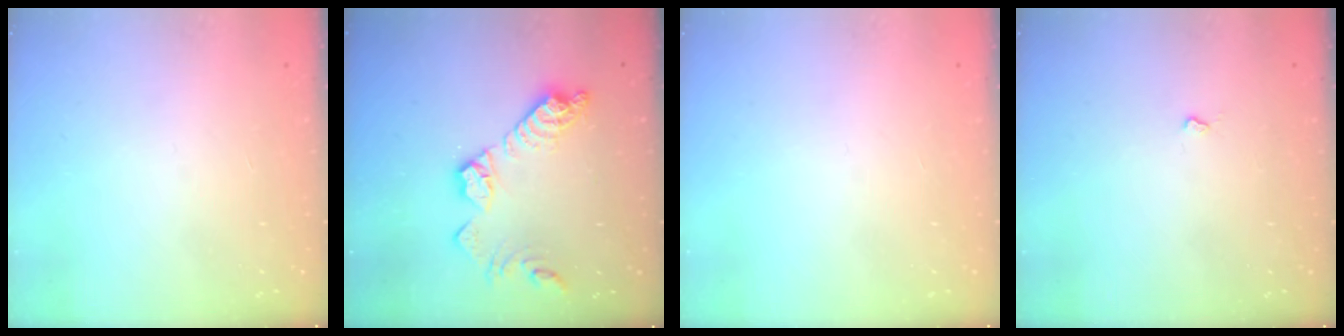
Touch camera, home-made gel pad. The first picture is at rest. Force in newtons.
{"total": 13.8, "press": 13.8, "slide": 0.7}
{"total": 0.0}
{"total": 1.9, "press": 1.9, "slide": 0.4}